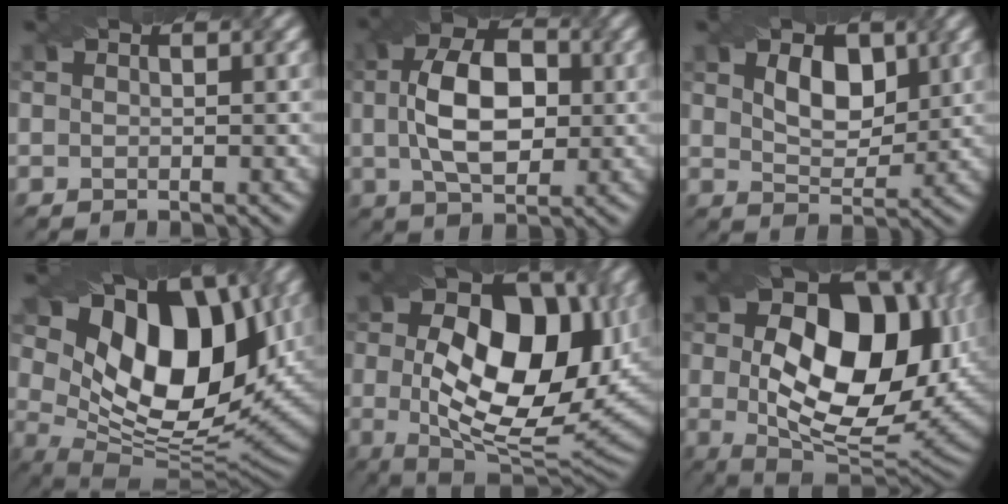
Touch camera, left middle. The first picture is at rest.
{"total": 6.7, "force": [-0.6, 3.9, 5.4], "torque": [-0.115, 0.023, -0.003]}
{"total": 2.5, "force": [0.3, 1.7, 1.9], "torque": [-0.047, 0.012, 0.014]}
{"total": 13.1, "force": [4.0, 7.6, 9.9], "torque": [-0.160, 0.006, 0.086]}
{"total": 13.4, "force": [0.3, 7.5, 11.2], "torque": [-0.169, 0.006, 0.013]}
{"total": 14.6, "force": [1.0, 8.7, 11.7], "torque": [-0.173, 0.003, 0.035]}